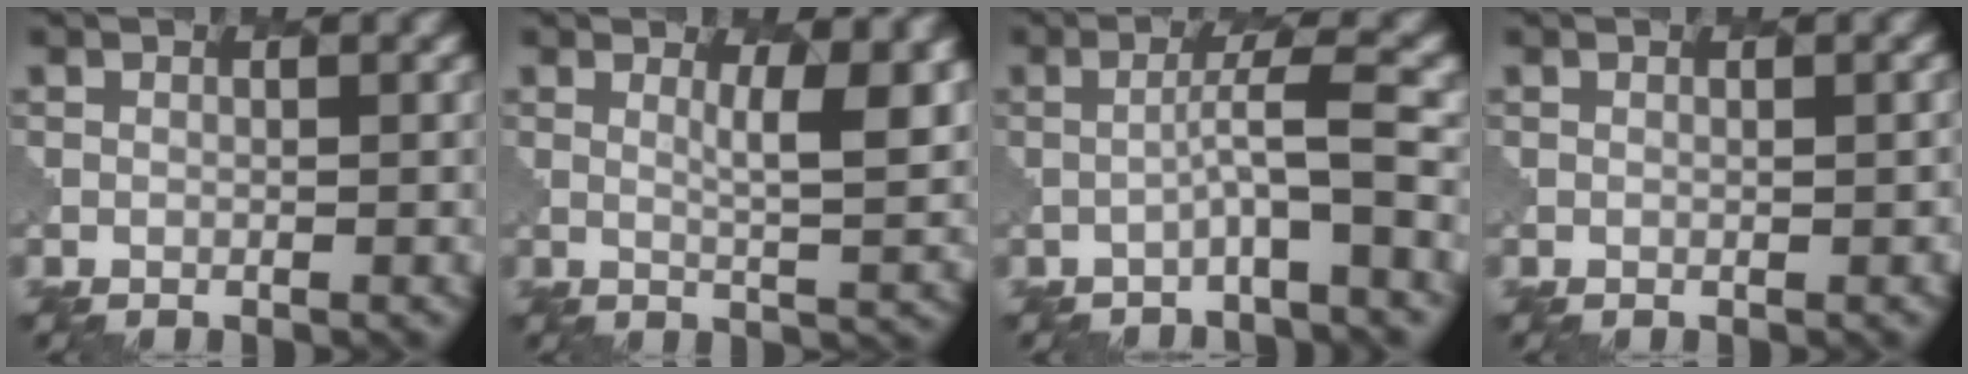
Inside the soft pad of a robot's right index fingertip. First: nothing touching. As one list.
[{"total": 5.0, "force": [1.9, 1.4, 4.4], "torque": [-0.059, -0.004, 0.031]}, {"total": 2.9, "force": [-0.9, 0.0, 2.8], "torque": [-0.048, 0.014, -0.028]}, {"total": 0.6, "force": [-0.1, 0.1, 0.6], "torque": [-0.005, 0.004, -0.001]}]